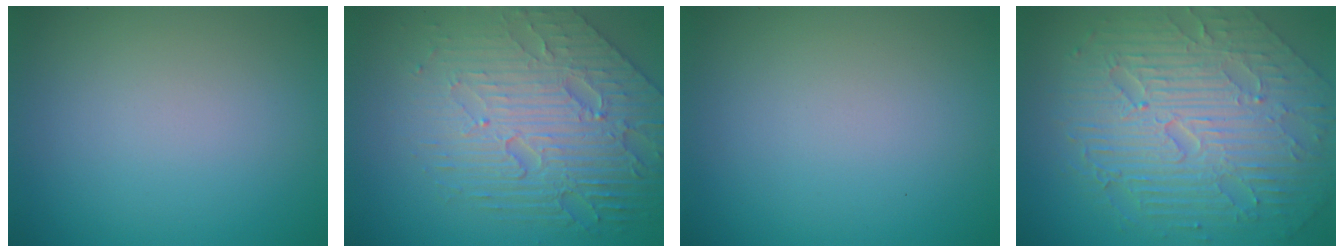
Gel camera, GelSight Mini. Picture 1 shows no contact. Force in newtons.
{"total": 7.6, "press": 5.6, "slide": 5.2}
{"total": 0.0}
{"total": 10.3, "press": 6.8, "slide": 7.7}